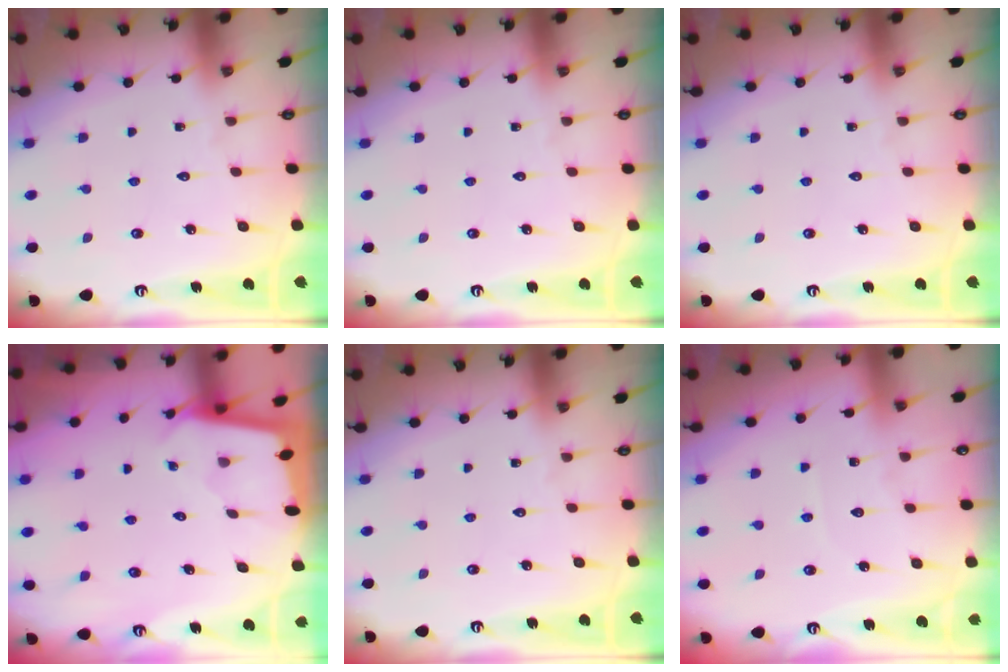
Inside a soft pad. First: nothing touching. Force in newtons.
{"total": 0.0}
{"total": 0.0}
{"total": 1.8, "press": 1.8, "slide": 0.2}
{"total": 0.0}
{"total": 3.2, "press": 3.2, "slide": 0.4}